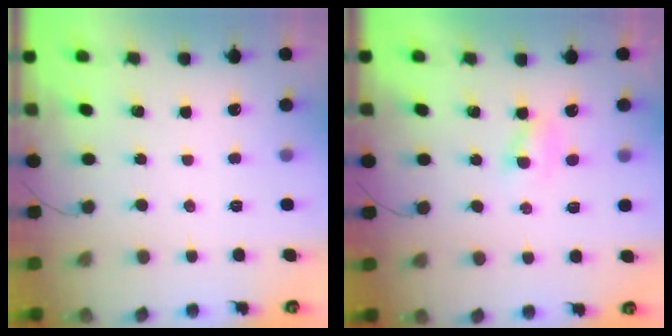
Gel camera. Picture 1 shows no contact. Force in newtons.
{"total": 1.6, "press": 1.4, "slide": 0.8}